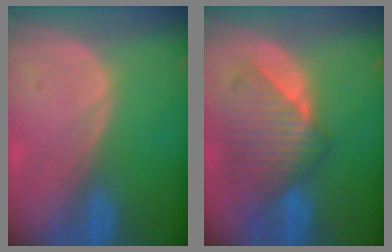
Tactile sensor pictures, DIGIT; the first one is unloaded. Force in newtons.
{"total": 8.7, "press": 8.1, "slide": 3.1}